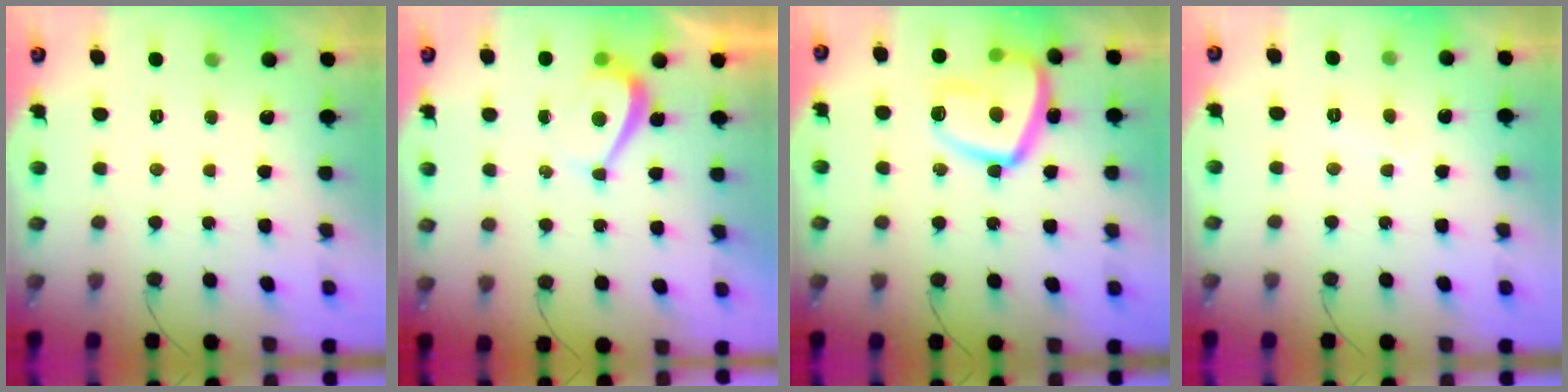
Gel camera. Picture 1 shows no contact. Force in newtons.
{"total": 2.2, "press": 2.1, "slide": 0.6}
{"total": 15.7, "press": 15.5, "slide": 1.8}
{"total": 2.8, "press": 2.8, "slide": 0.3}